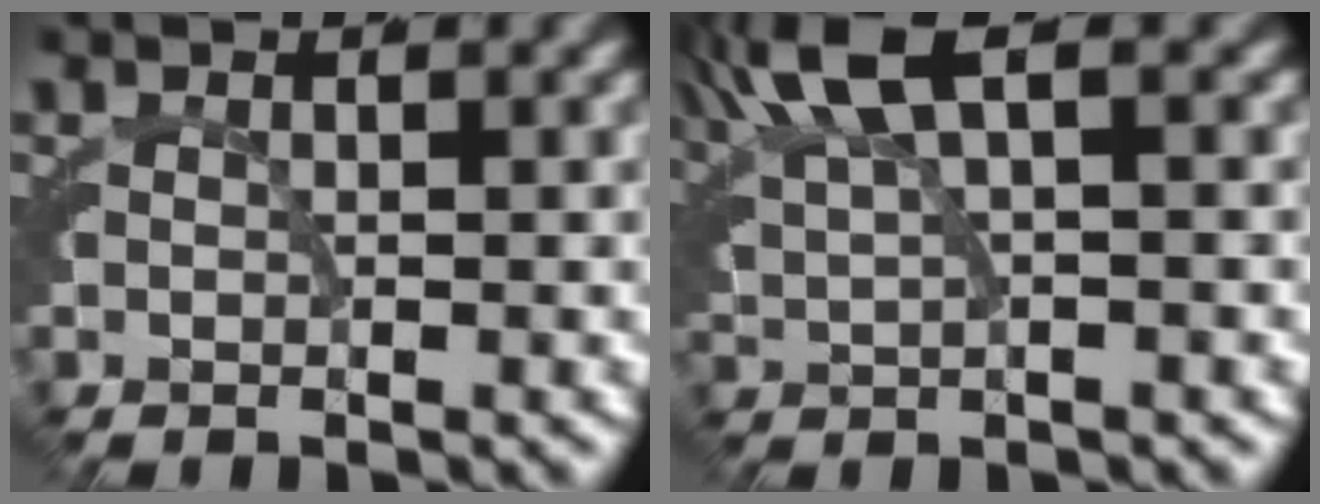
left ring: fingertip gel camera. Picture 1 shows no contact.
{"total": 5.4, "force": [3.2, 1.6, 4.0], "torque": [-0.080, 0.014, 0.054]}